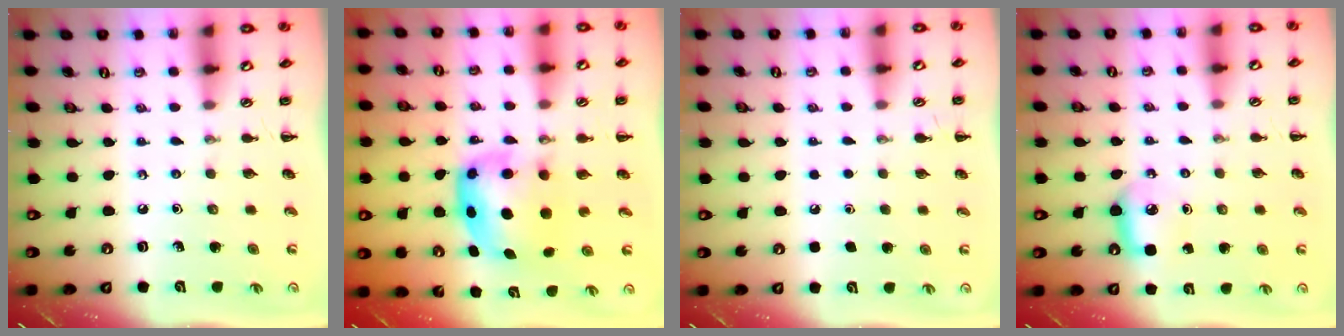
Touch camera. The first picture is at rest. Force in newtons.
{"total": 6.1, "press": 5.9, "slide": 1.2}
{"total": 1.8, "press": 1.8, "slide": 0.1}
{"total": 6.3, "press": 6.2, "slide": 1.4}